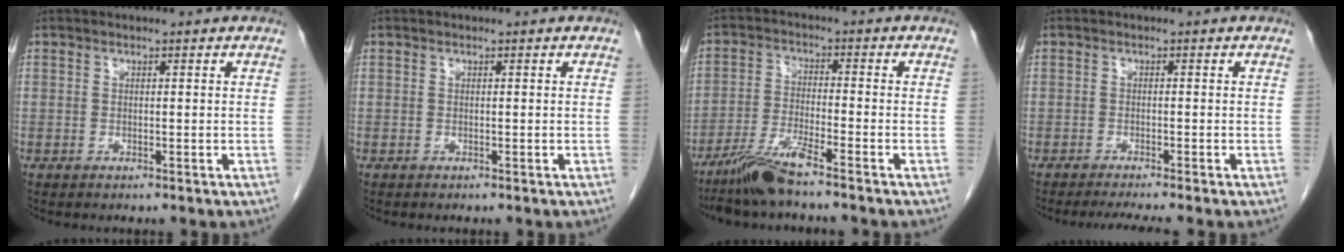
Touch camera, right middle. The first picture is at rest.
{"total": 0.0}
{"total": 6.9, "force": [-5.6, -0.3, 4.1], "torque": [-0.087, -0.027, -0.110]}
{"total": 3.7, "force": [-3.2, -0.7, 1.8], "torque": [-0.027, -0.012, -0.051]}